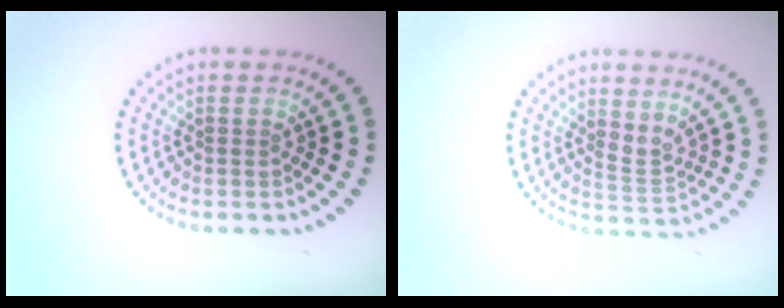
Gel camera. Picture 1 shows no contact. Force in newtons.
{"total": 1.6, "press": 1.1, "slide": 1.1}